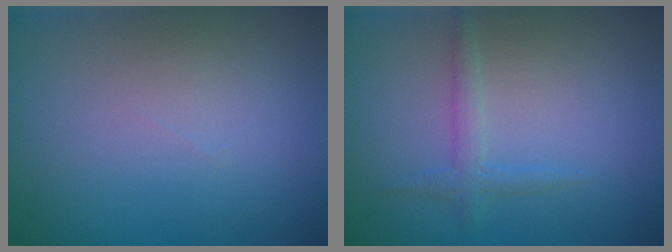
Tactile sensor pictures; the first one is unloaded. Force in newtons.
{"total": 1.5, "press": 1.5, "slide": 0.0}